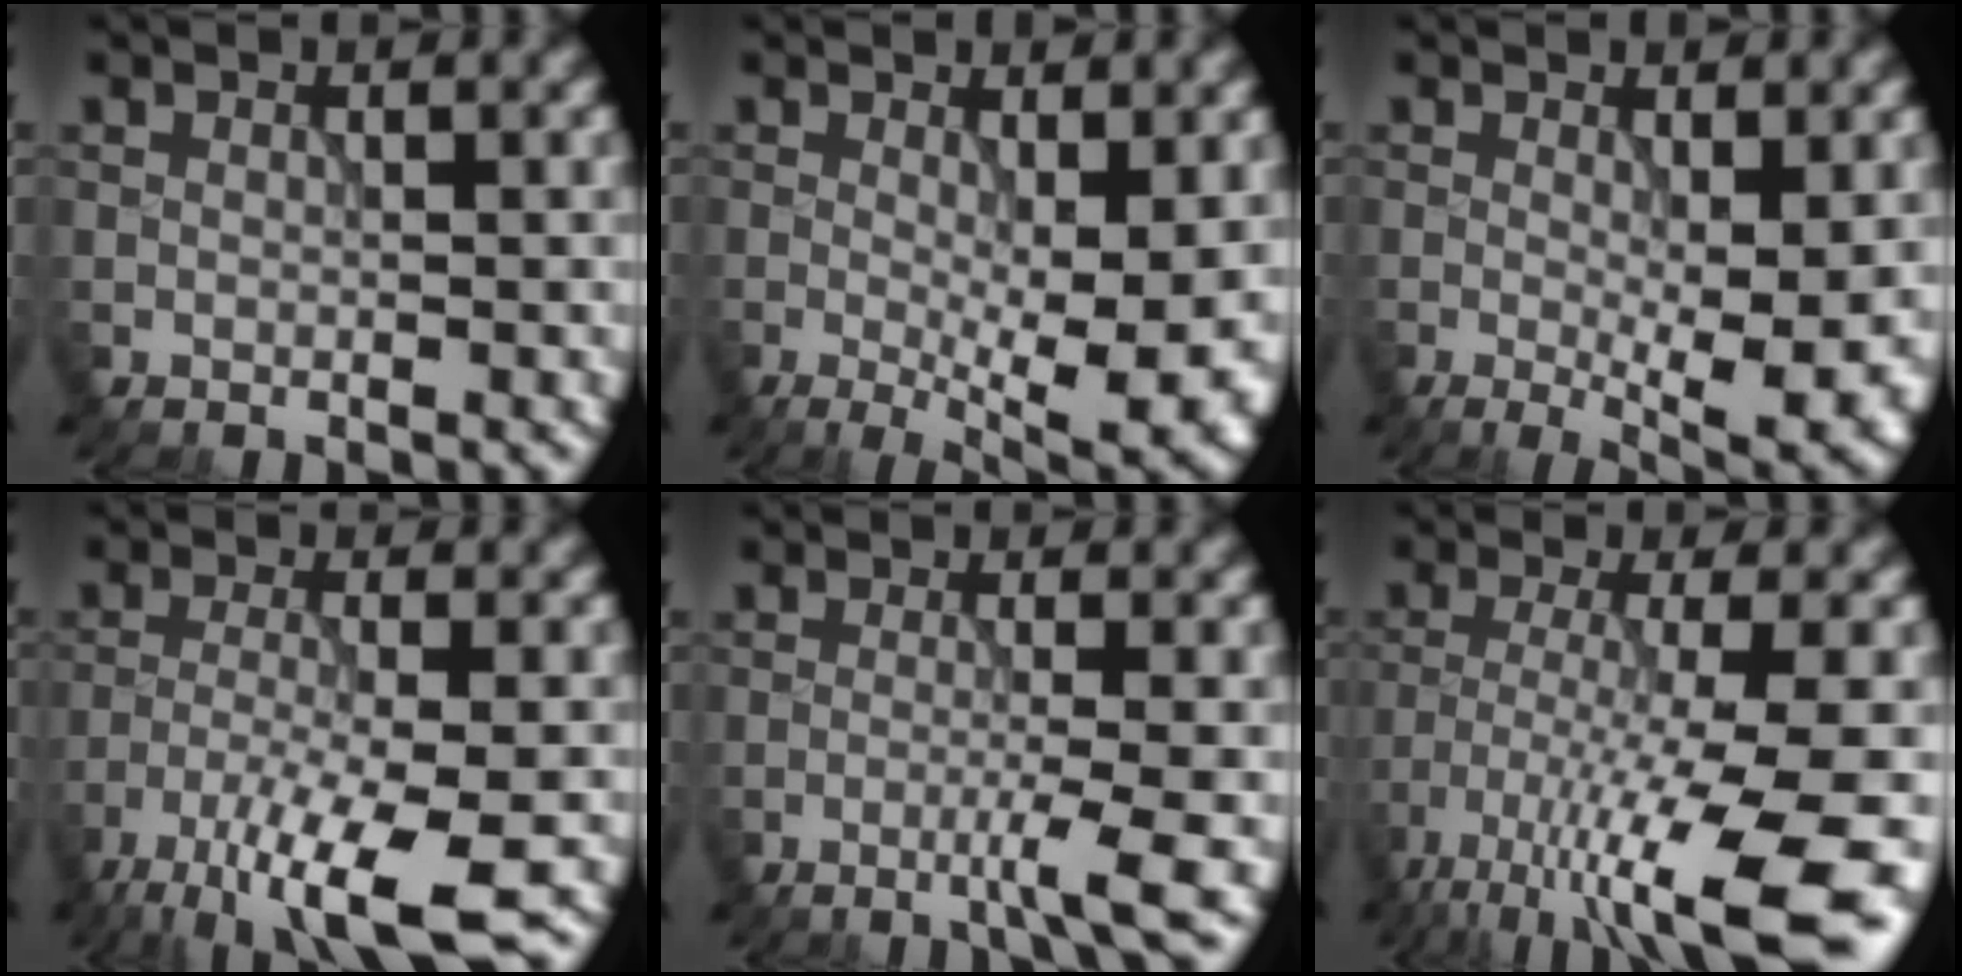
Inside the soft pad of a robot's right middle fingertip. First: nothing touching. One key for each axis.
{"total": 8.0, "fx": -0.6, "fy": 2.9, "fz": 7.4, "tx": -0.118, "ty": -0.021, "tz": -0.002}
{"total": 6.3, "fx": -0.5, "fy": 2.0, "fz": 5.9, "tx": -0.090, "ty": -0.019, "tz": -0.004}
{"total": 8.8, "fx": -5.7, "fy": 1.8, "fz": 6.5, "tx": -0.119, "ty": -0.012, "tz": -0.106}
{"total": 3.0, "fx": -1.1, "fy": 0.2, "fz": 2.8, "tx": -0.045, "ty": 0.002, "tz": -0.032}
{"total": 12.7, "fx": -7.2, "fy": 2.4, "fz": 10.1, "tx": -0.184, "ty": -0.021, "tz": -0.119}